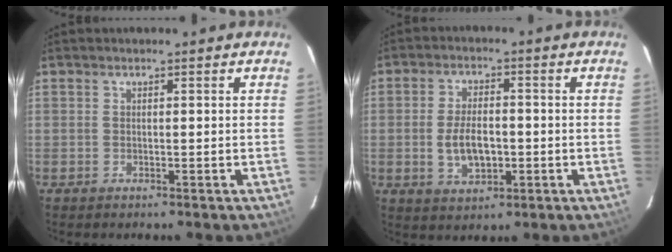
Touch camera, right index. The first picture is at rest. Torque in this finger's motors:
{"motor_torque": [0.21, -0.04, 0.21, 0.06]}